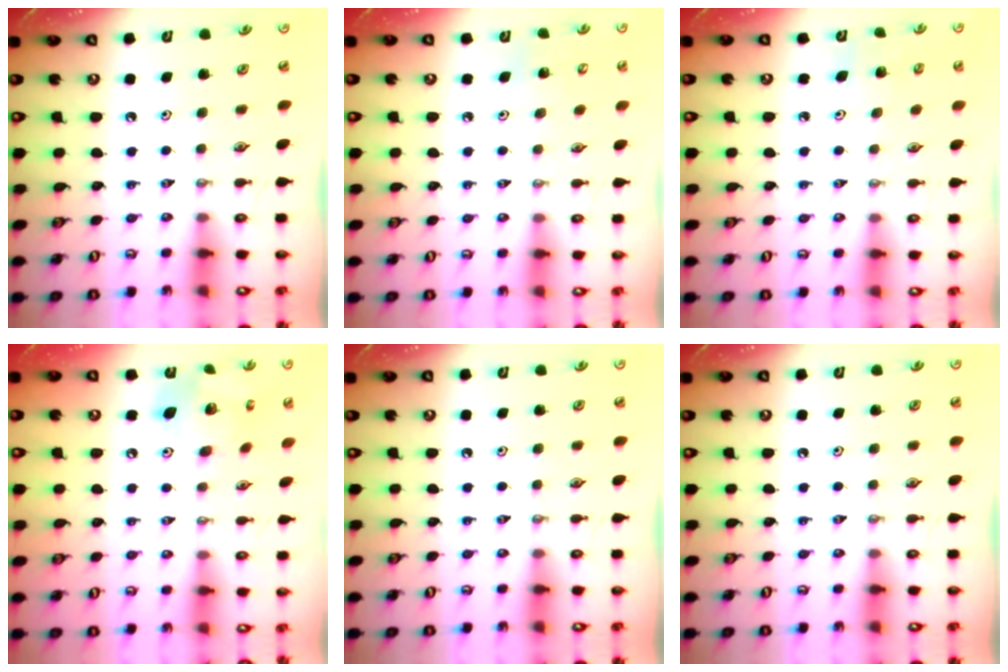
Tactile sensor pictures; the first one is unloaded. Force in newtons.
{"total": 4.0, "press": 4.0, "slide": 0.3}
{"total": 4.1, "press": 4.1, "slide": 0.3}
{"total": 12.3, "press": 12.2, "slide": 1.1}
{"total": 0.0}
{"total": 0.0}